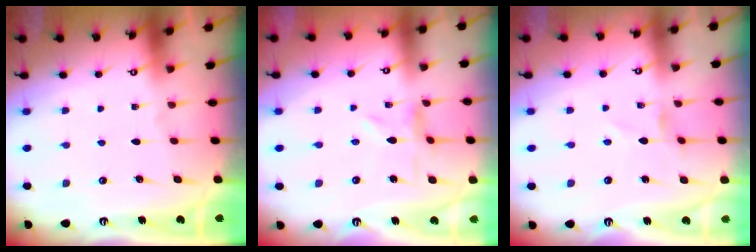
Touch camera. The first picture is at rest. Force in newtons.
{"total": 1.2, "press": 1.1, "slide": 0.3}
{"total": 1.1, "press": 1.1, "slide": 0.1}